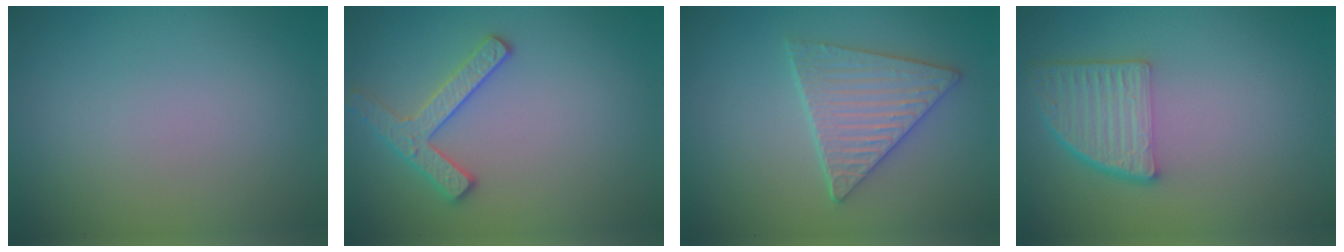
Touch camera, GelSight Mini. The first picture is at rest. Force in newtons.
{"total": 2.5, "press": 2.5, "slide": 0.4}
{"total": 4.0, "press": 3.8, "slide": 1.4}
{"total": 4.5, "press": 3.4, "slide": 2.9}